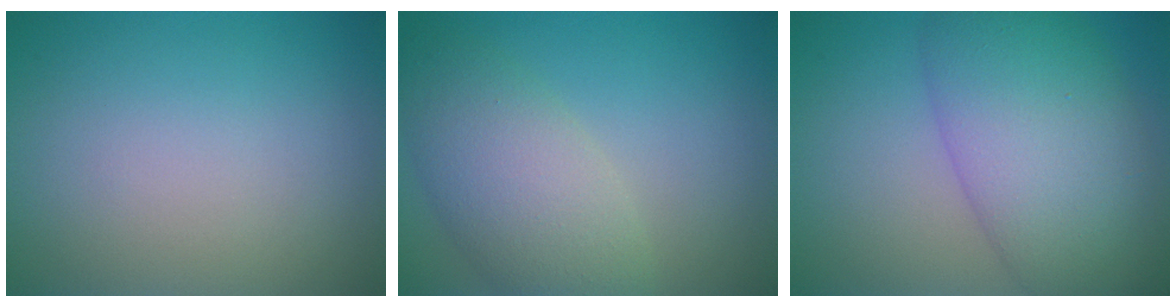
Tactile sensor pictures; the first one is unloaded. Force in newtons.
{"total": 5.6, "press": 5.6, "slide": 0.5}
{"total": 9.6, "press": 9.6, "slide": 0.4}